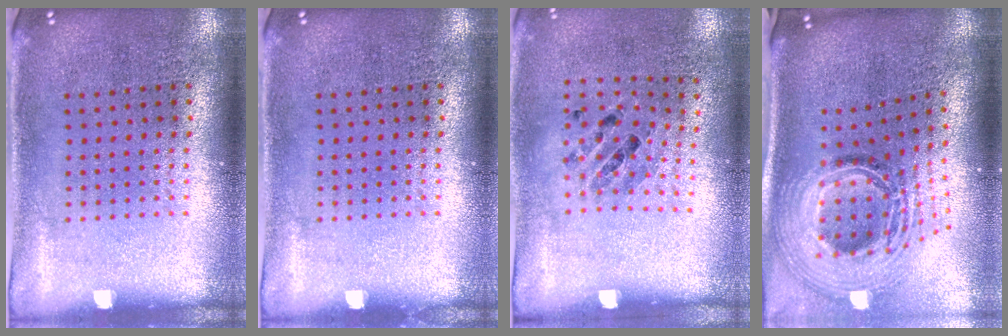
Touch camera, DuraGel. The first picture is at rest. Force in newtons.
{"total": 0.0}
{"total": 0.9, "press": 0.8, "slide": 0.5}
{"total": 2.8, "press": 2.0, "slide": 2.0}